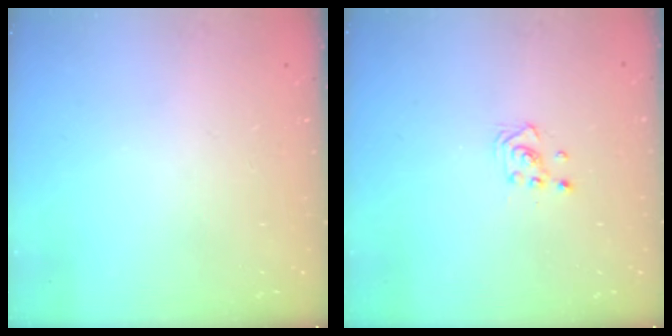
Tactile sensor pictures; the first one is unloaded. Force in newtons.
{"total": 2.8, "press": 2.8, "slide": 0.3}